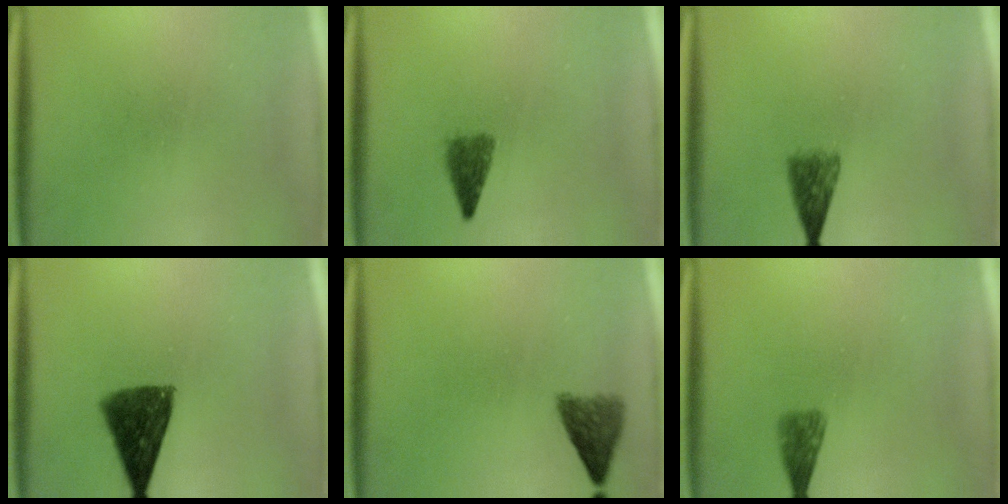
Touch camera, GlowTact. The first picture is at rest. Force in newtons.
{"total": 2.8}
{"total": 3.5}
{"total": 9.8}
{"total": 3.4}
{"total": 2.5}